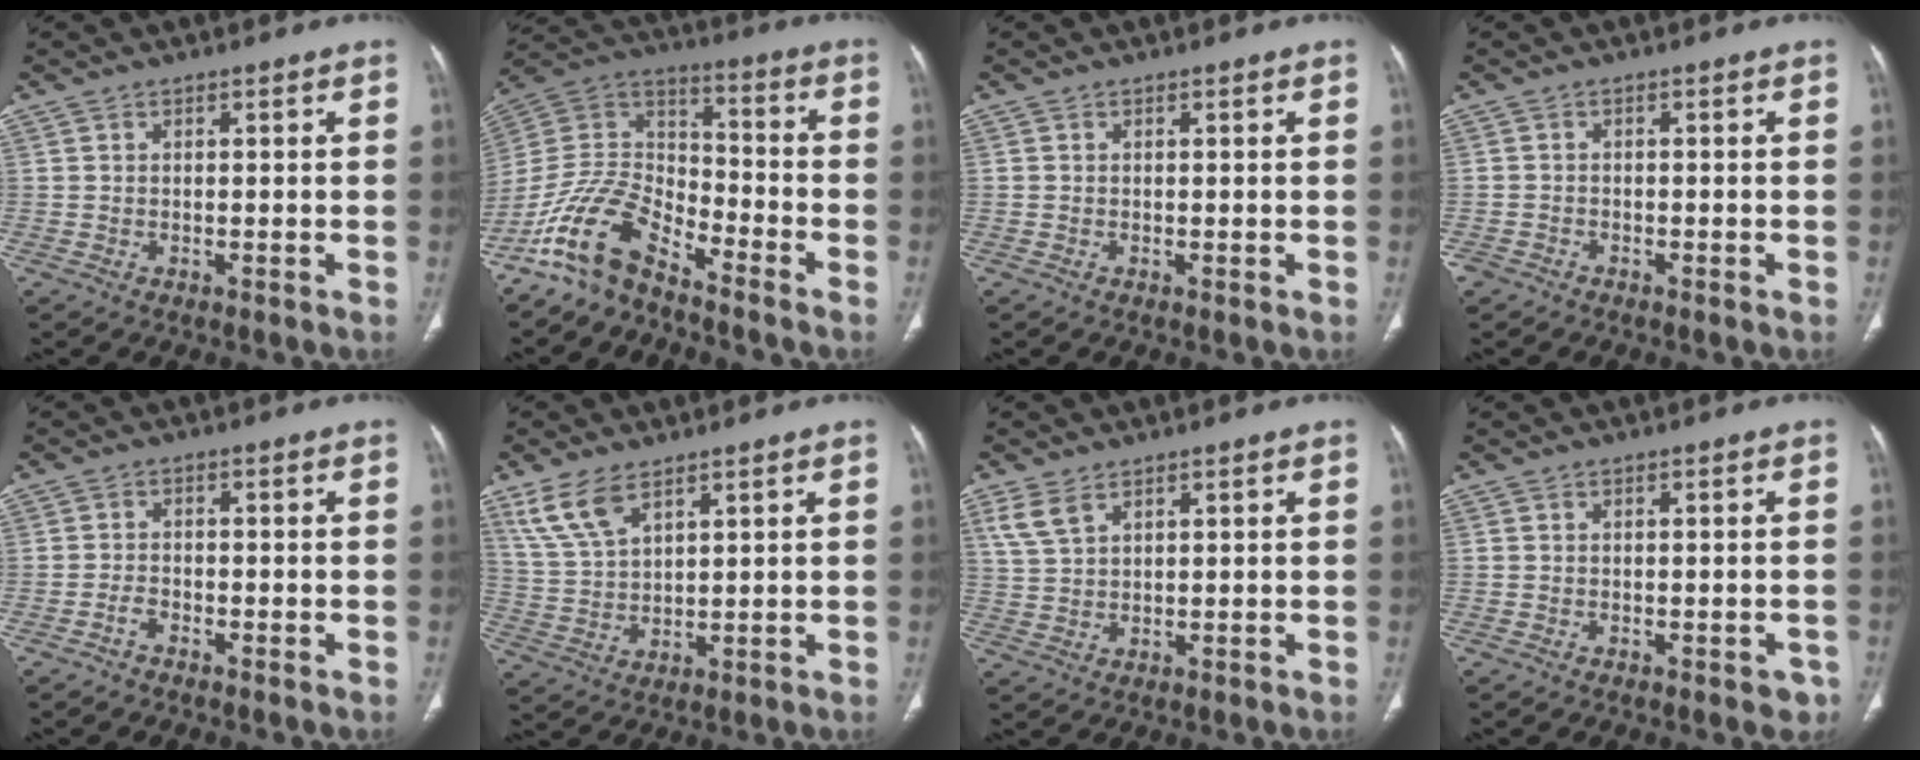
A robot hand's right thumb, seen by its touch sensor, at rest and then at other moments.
{"total": 12.6, "force": [-9.9, 4.9, 6.0], "torque": [-0.114, 0.085, -0.201]}
{"total": 0.0}
{"total": 1.6, "force": [-1.4, 0.8, 0.3], "torque": [-0.012, 0.000, -0.026]}
{"total": 1.8, "force": [-1.4, 0.6, 0.8], "torque": [-0.018, 0.009, -0.028]}
{"total": 7.9, "force": [5.1, 3.4, 5.0], "torque": [-0.099, -0.015, 0.112]}
{"total": 4.5, "force": [2.7, 2.4, 2.6], "torque": [-0.055, -0.002, 0.065]}
{"total": 2.2, "force": [-1.3, 1.1, 1.4], "torque": [0.000, 0.005, -0.013]}